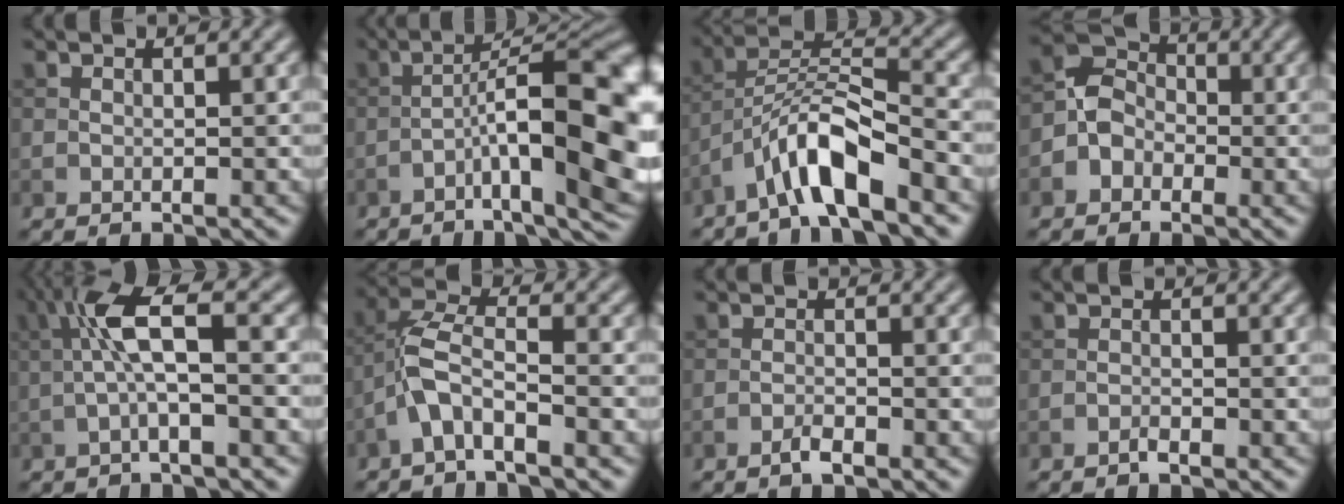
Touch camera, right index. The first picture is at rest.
{"total": 14.6, "force": [-3.8, 4.1, 13.5], "torque": [-0.180, 0.018, -0.048]}
{"total": 6.7, "force": [-4.3, 1.4, 4.9], "torque": [-0.089, 0.014, -0.084]}
{"total": 3.3, "force": [-1.3, 2.8, 1.3], "torque": [-0.009, 0.012, -0.035]}
{"total": 5.3, "force": [-0.1, 1.0, 5.2], "torque": [-0.106, 0.022, -0.011]}
{"total": 4.4, "force": [-2.4, 1.3, 3.4], "torque": [-0.071, 0.013, -0.056]}
{"total": 1.5, "force": [-1.1, 0.3, 0.9], "torque": [-0.018, 0.002, -0.023]}
{"total": 0.8, "force": [-0.7, 0.1, 0.4], "torque": [-0.006, 0.004, -0.014]}